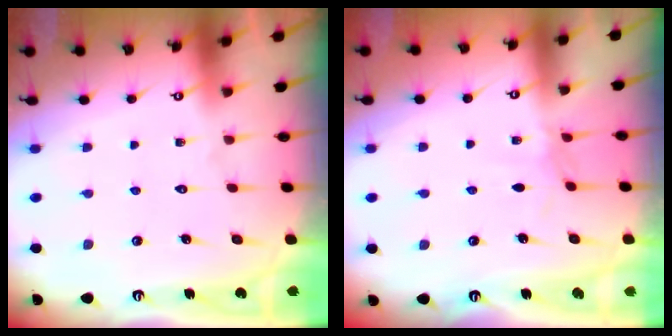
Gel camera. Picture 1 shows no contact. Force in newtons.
{"total": 1.5, "press": 1.5, "slide": 0.4}